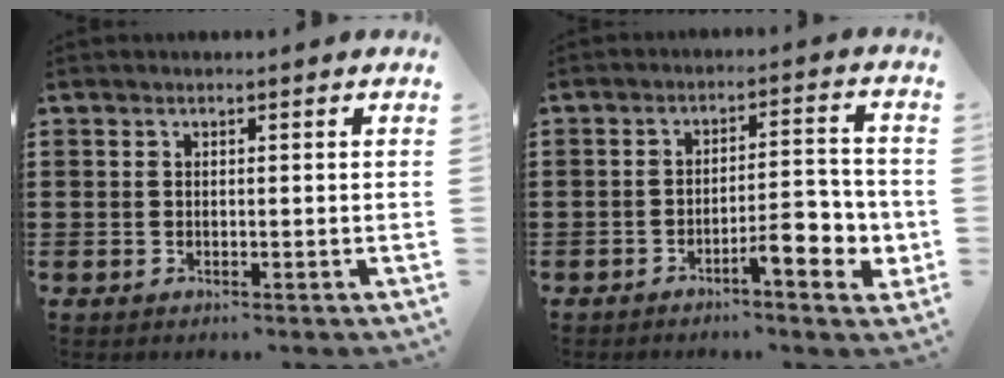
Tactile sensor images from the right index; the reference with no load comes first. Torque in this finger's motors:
{"motor_torque": [0.28, -0.07, 0.17, 0.07]}